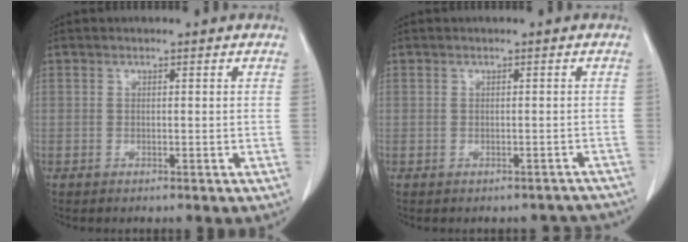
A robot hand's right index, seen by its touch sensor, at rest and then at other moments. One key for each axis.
{"total": 2.6, "fx": -2.0, "fy": 1.6, "fz": 0.1, "tx": 0.004, "ty": 0.025, "tz": -0.023}